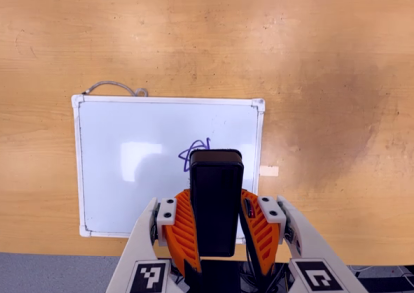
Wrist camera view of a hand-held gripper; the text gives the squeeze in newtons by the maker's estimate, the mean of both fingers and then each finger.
{"total": 7.3, "left": 5.8, "right": 8.9}